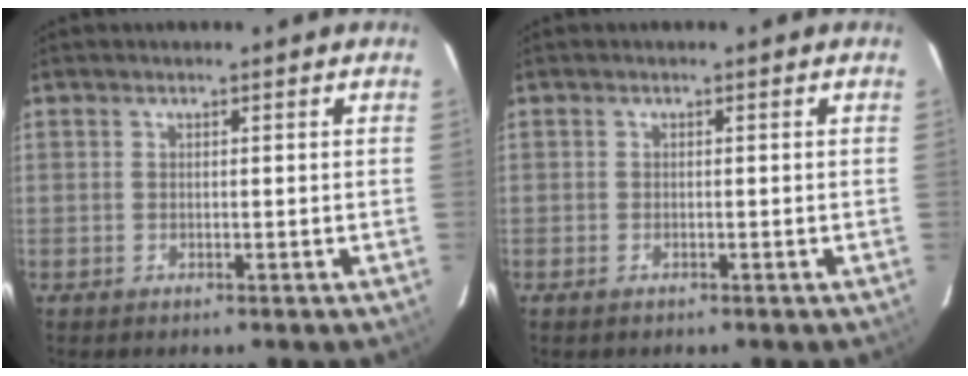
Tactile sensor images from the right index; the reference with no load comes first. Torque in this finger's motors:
{"motor_torque": [-0.10, -0.01, -0.09, 0.01]}